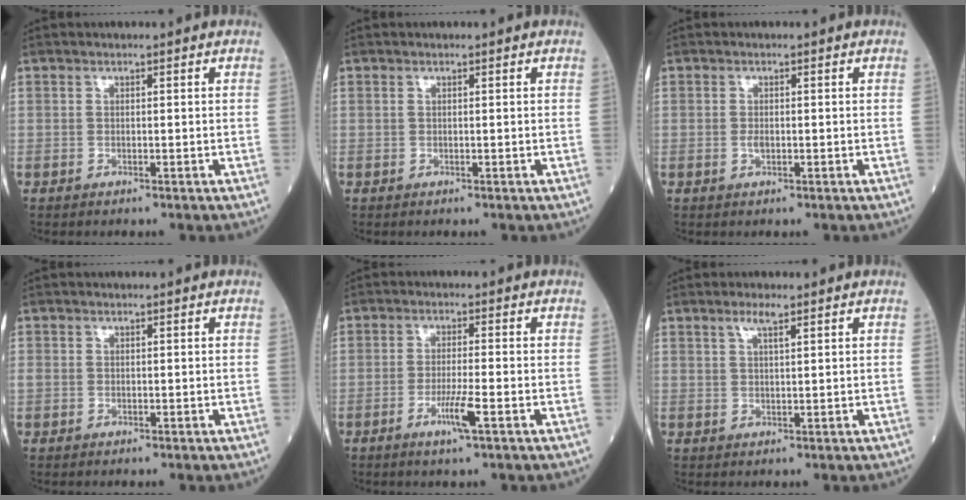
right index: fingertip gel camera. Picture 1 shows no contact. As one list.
[{"total": 0.0}, {"total": 1.0, "force": [-0.2, 0.5, 0.9], "torque": [-0.022, -0.001, -0.003]}, {"total": 0.6, "force": [-0.1, 0.5, 0.2], "torque": [-0.008, 0.008, -0.001]}, {"total": 4.3, "force": [-2.0, -0.4, 3.8], "torque": [-0.076, -0.009, -0.039]}, {"total": 2.4, "force": [1.6, 0.1, 1.8], "torque": [-0.039, 0.003, 0.030]}]